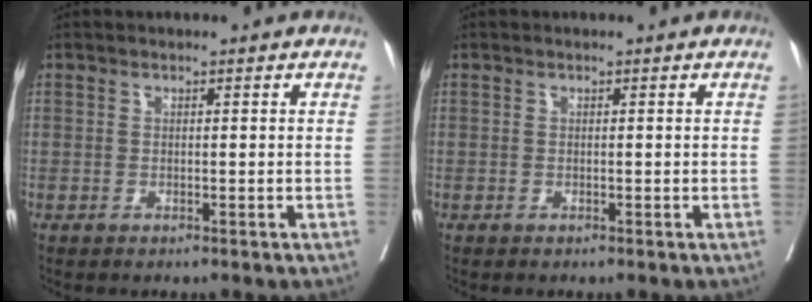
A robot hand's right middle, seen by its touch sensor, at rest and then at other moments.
{"total": 0.0}